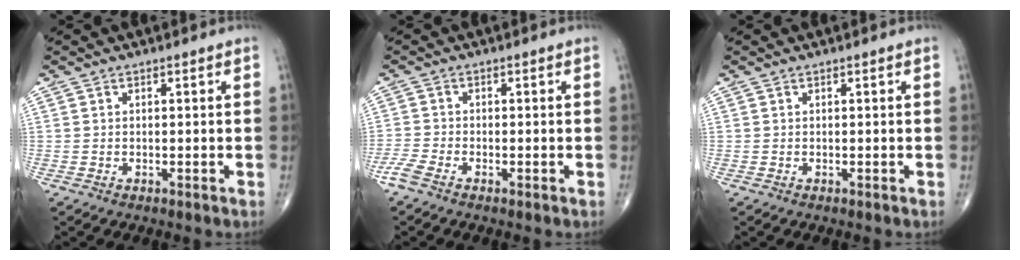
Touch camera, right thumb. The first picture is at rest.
{"total": 2.8, "force": [-2.2, 0.8, 1.5], "torque": [-0.051, 0.006, -0.051]}
{"total": 0.0}